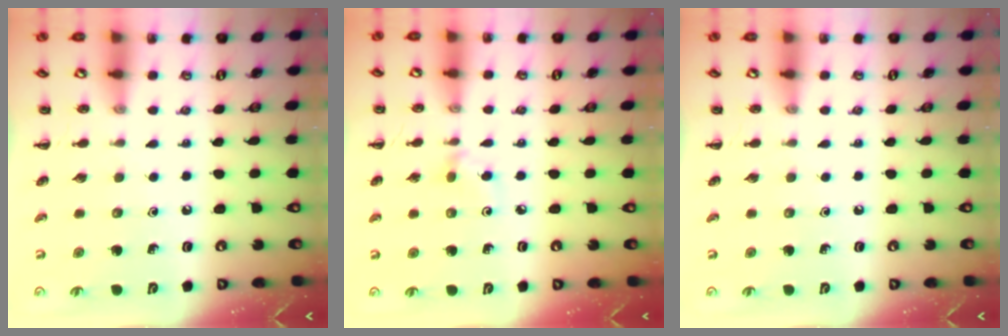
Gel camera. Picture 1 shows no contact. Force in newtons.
{"total": 4.4, "press": 4.2, "slide": 1.5}
{"total": 0.0}